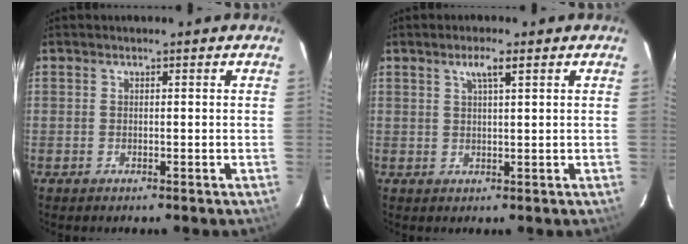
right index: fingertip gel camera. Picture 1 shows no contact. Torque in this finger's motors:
{"motor_torque": [0.05, 0.00, 0.03, 0.03]}